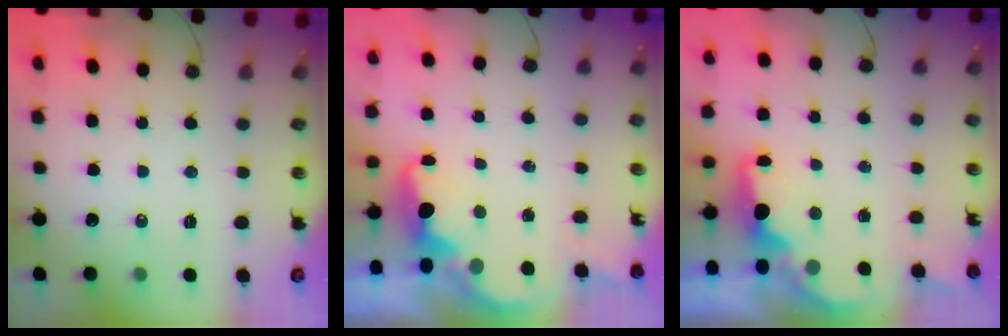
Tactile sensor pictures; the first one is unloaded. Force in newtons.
{"total": 2.8, "press": 2.8, "slide": 0.6}
{"total": 2.3, "press": 2.2, "slide": 0.8}